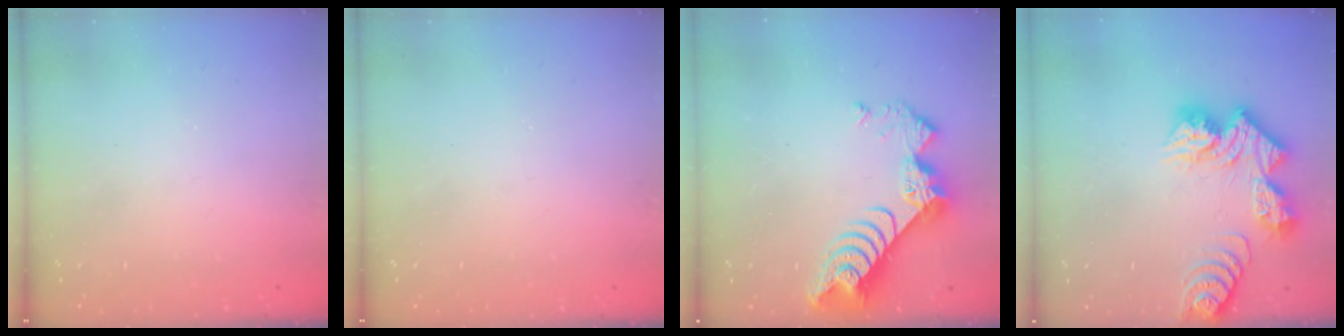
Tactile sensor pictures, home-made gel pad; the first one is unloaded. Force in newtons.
{"total": 0.0}
{"total": 9.9, "press": 9.9, "slide": 0.8}
{"total": 14.7, "press": 14.7, "slide": 1.3}